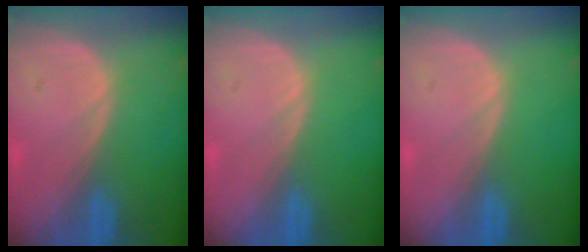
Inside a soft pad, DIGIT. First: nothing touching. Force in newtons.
{"total": 0.0}
{"total": 0.0}